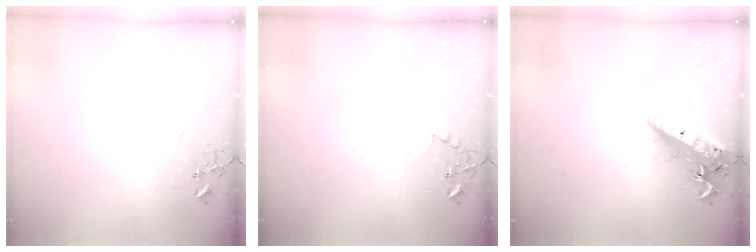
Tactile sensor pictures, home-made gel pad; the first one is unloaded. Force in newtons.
{"total": 6.8, "press": 6.8, "slide": 0.3}
{"total": 19.0, "press": 18.6, "slide": 3.8}